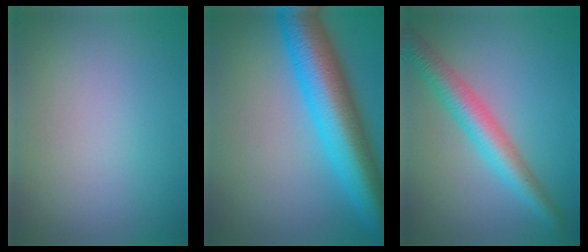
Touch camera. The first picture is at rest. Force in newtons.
{"total": 10.5, "press": 10.5, "slide": 0.2}
{"total": 4.9, "press": 4.9, "slide": 0.3}